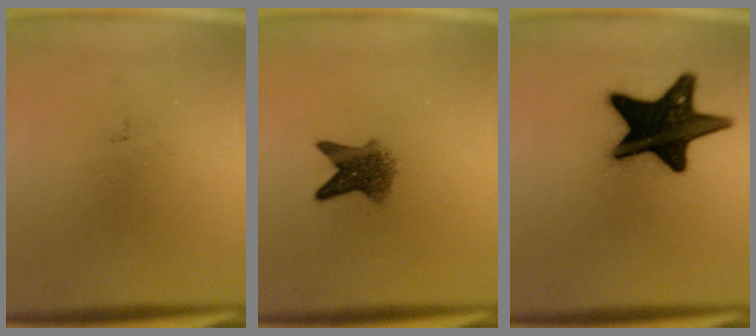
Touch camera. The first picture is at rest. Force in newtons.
{"total": 5.2}
{"total": 19.1}